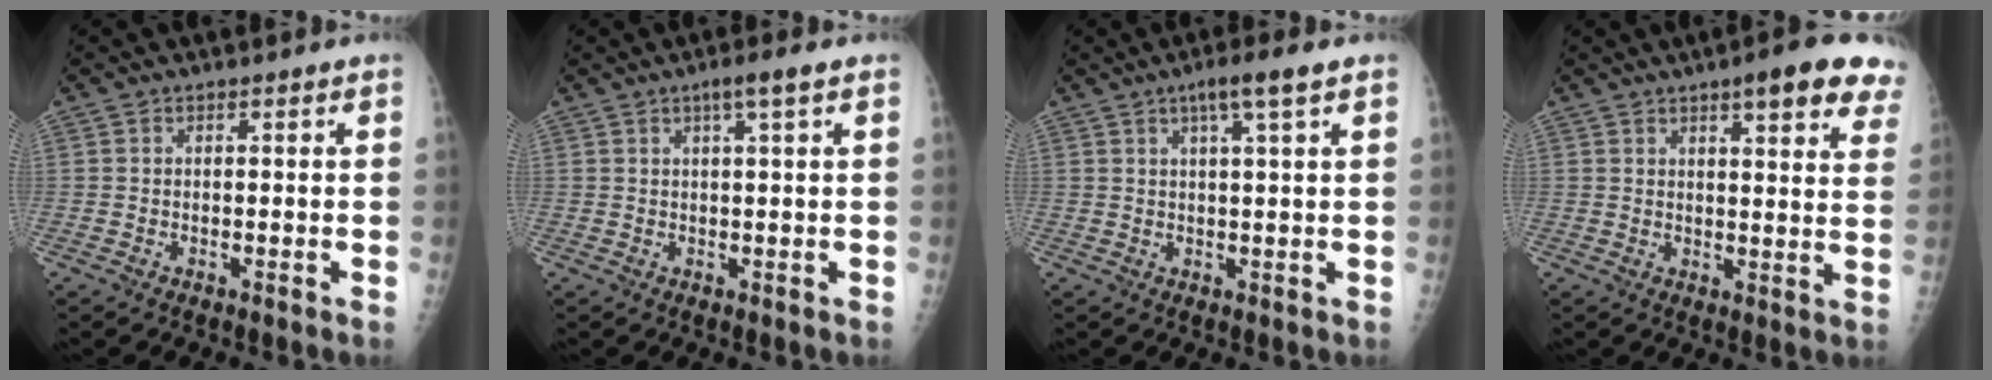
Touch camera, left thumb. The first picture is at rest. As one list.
[{"total": 2.9, "force": [1.4, -0.1, 2.6], "torque": [-0.048, 0.001, 0.029]}, {"total": 4.8, "force": [2.5, -0.1, 4.1], "torque": [-0.070, -0.001, 0.045]}, {"total": 14.1, "force": [9.0, 3.3, 10.3], "torque": [-0.105, -0.029, 0.098]}]